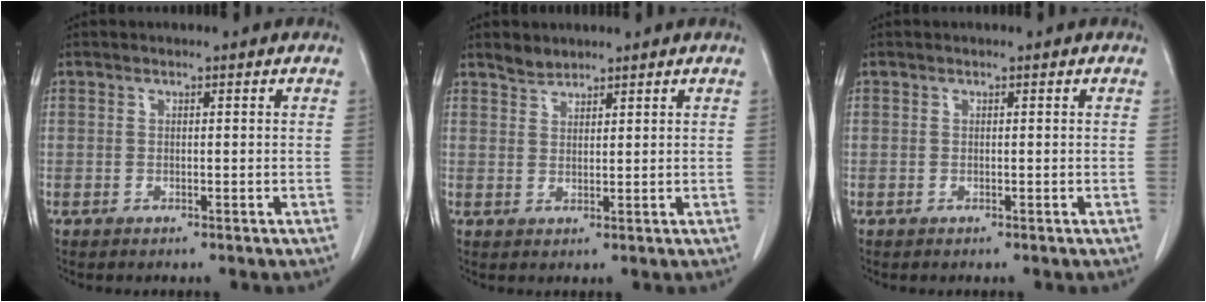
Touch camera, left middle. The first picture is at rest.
{"total": 2.0, "force": [1.9, 0.6, 0.1], "torque": [-0.004, 0.000, 0.037]}
{"total": 0.0}